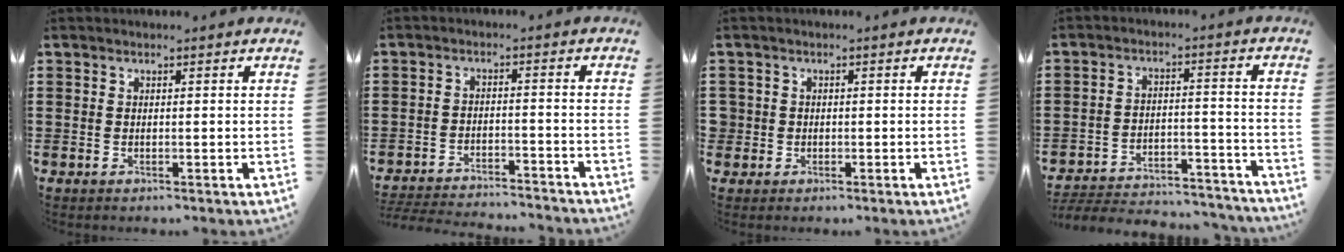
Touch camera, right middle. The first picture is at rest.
{"total": 3.9, "force": [-3.9, -0.1, 0.3], "torque": [-0.016, 0.000, -0.084]}
{"total": 1.6, "force": [-0.1, 1.6, 0.2], "torque": [-0.011, 0.007, -0.007]}
{"total": 5.1, "force": [-4.9, 0.7, 1.1], "torque": [-0.031, 0.002, -0.104]}